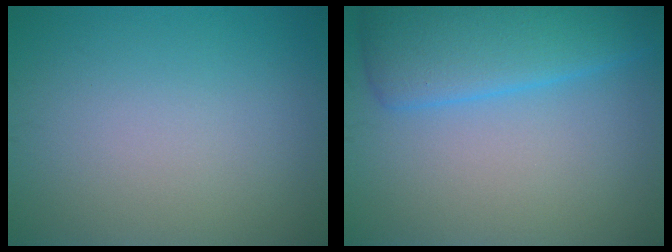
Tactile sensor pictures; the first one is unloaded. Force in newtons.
{"total": 6.3, "press": 6.3, "slide": 0.2}